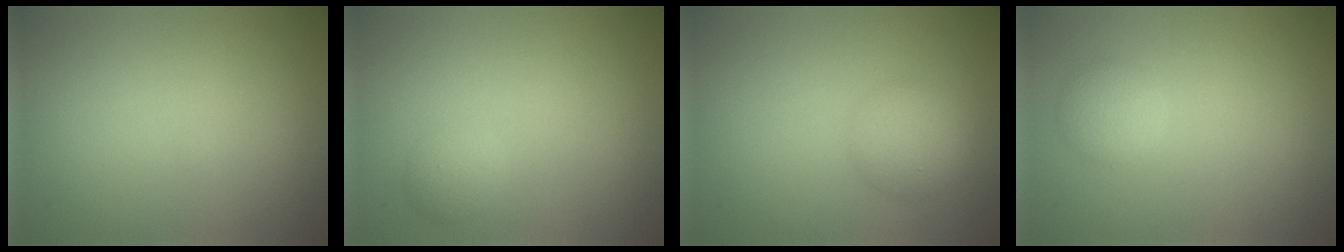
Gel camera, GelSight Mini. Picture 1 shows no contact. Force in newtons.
{"total": 1.3, "press": 1.3, "slide": 0.0}
{"total": 2.9, "press": 2.9, "slide": 0.1}
{"total": 1.8, "press": 1.8, "slide": 0.1}